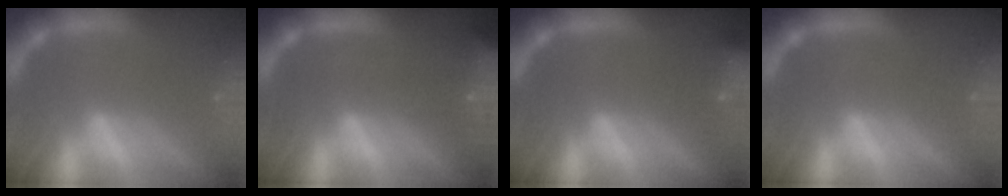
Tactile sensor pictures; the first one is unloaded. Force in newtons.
{"total": 9.9}
{"total": 4.4}
{"total": 0.0}